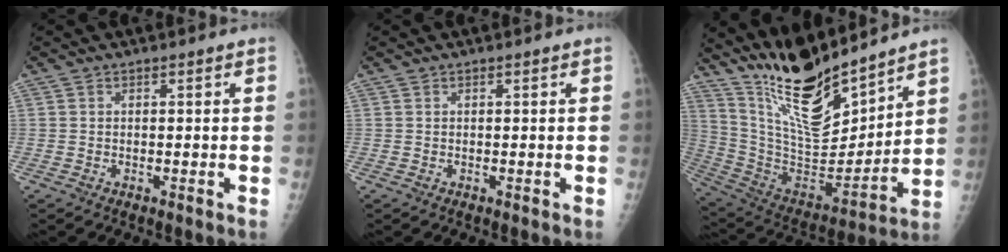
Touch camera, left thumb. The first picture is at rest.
{"total": 0.0}
{"total": 19.4, "force": [16.2, 4.5, 9.7], "torque": [-0.134, -0.109, 0.306]}